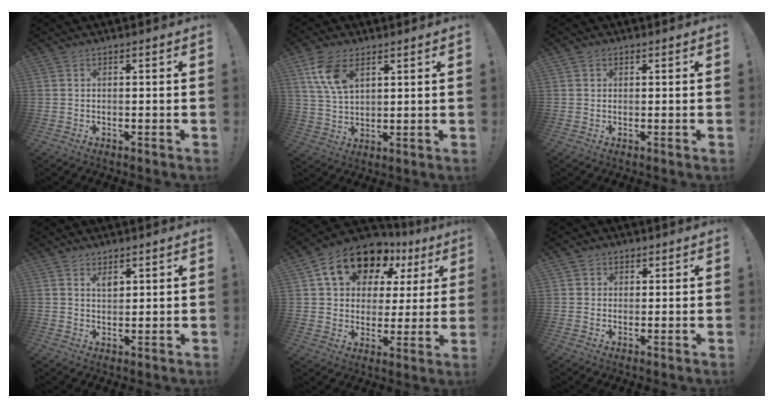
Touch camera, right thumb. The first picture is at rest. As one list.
[{"total": 10.1, "force": [5.2, 5.6, 6.6], "torque": [-0.118, -0.015, 0.097]}, {"total": 1.2, "force": [0.6, 1.0, 0.1], "torque": [0.006, -0.002, 0.010]}, {"total": 4.2, "force": [1.8, 2.6, 2.8], "torque": [-0.045, -0.002, 0.028]}, {"total": 16.5, "force": [10.3, 10.0, 8.3], "torque": [-0.139, -0.058, 0.189]}, {"total": 2.2, "force": [0.8, 2.0, 0.4], "torque": [0.001, -0.005, 0.013]}]